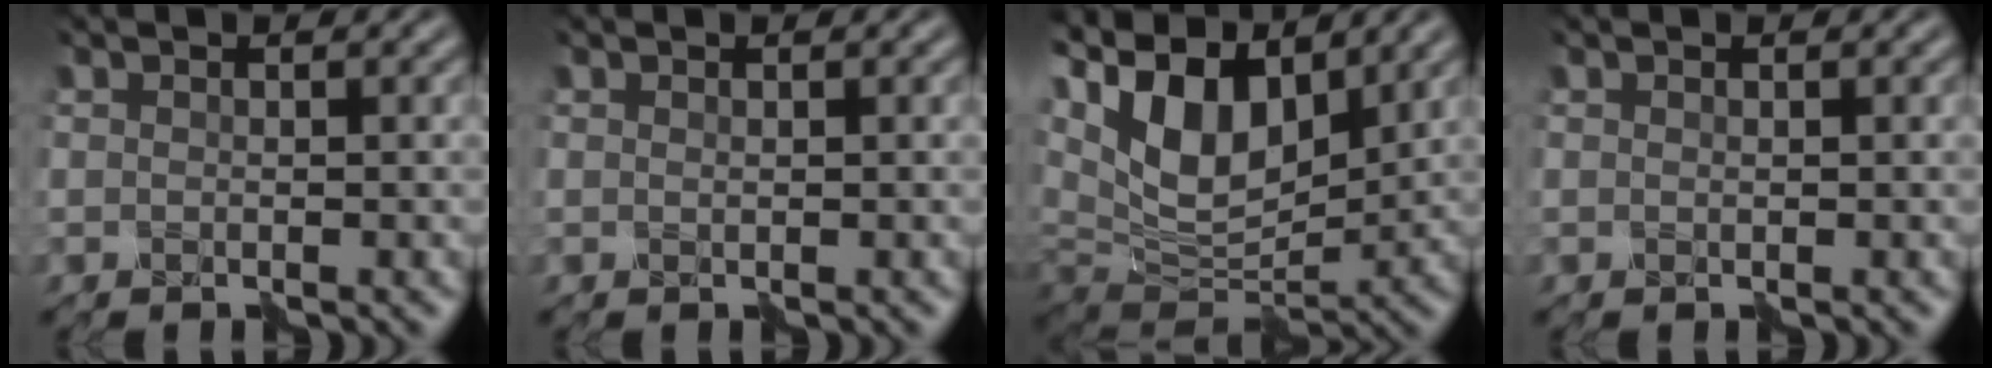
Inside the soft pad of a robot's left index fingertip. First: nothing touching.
{"total": 0.0}
{"total": 11.6, "force": [5.0, 6.0, 8.7], "torque": [-0.188, 0.028, 0.080]}
{"total": 0.0}